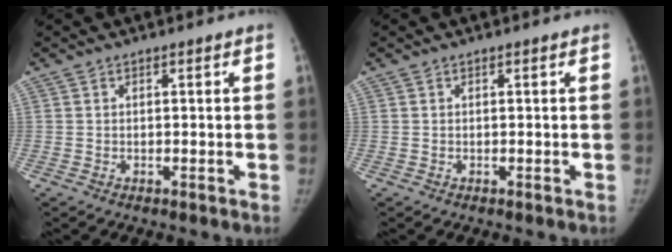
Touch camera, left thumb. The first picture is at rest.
{"total": 0.0}